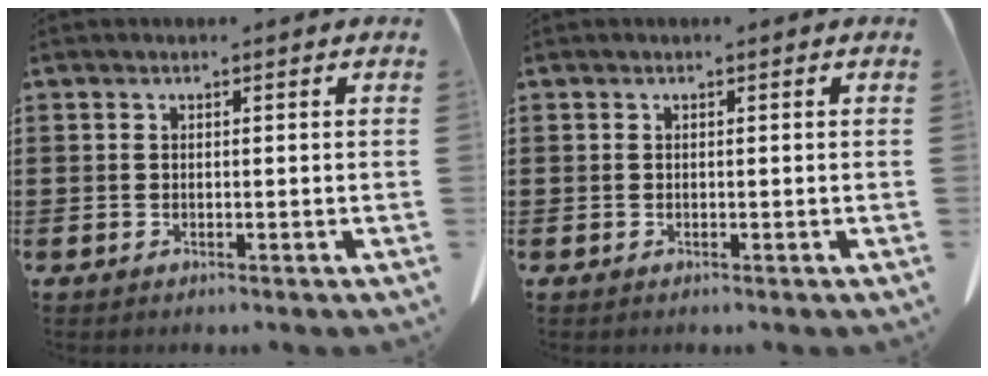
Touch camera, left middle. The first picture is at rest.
{"total": 0.0}